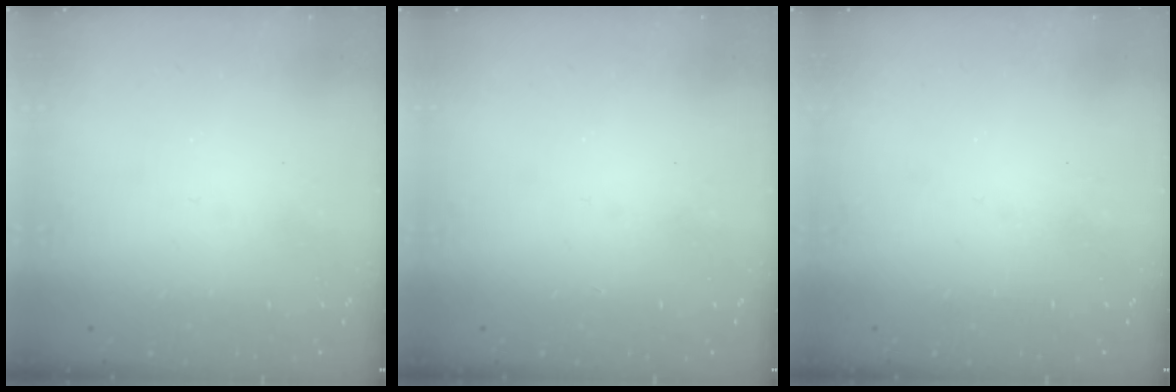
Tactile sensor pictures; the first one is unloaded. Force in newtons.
{"total": 1.1, "press": 1.1, "slide": 0.1}
{"total": 0.0}